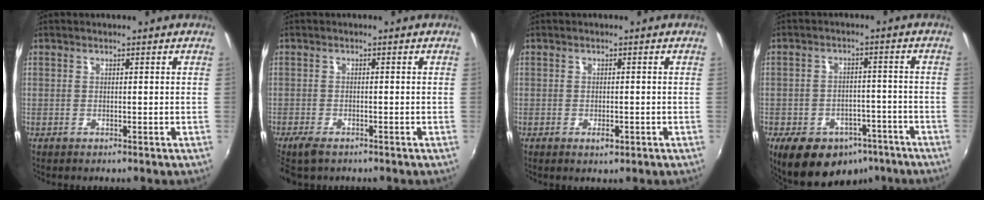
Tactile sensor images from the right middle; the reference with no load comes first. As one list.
[{"total": 3.7, "force": [-2.8, 1.4, 2.0], "torque": [-0.051, -0.014, -0.054]}, {"total": 1.7, "force": [-0.8, 0.7, 1.3], "torque": [-0.022, -0.002, -0.011]}, {"total": 15.6, "force": [-9.9, 9.5, 7.3], "torque": [-0.156, 0.011, -0.121]}]